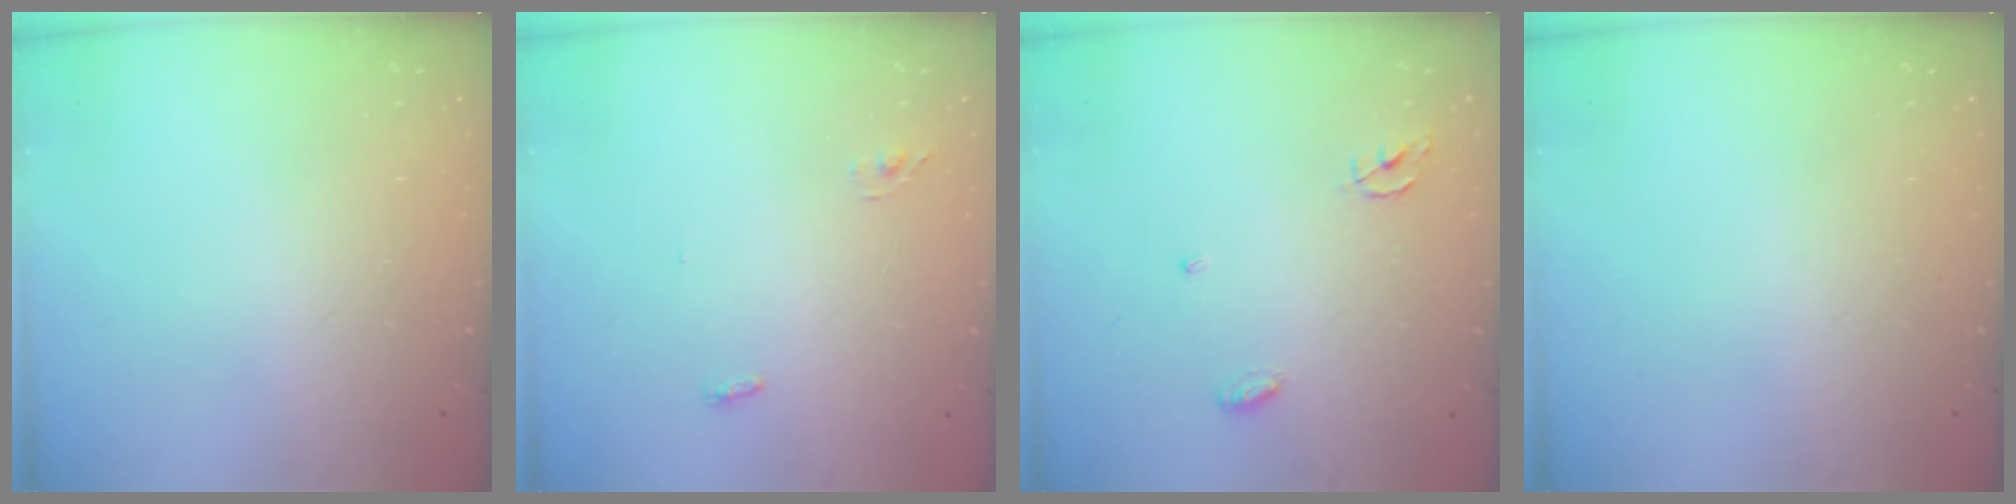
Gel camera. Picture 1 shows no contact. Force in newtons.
{"total": 3.2, "press": 2.9, "slide": 1.5}
{"total": 3.9, "press": 3.9, "slide": 0.2}
{"total": 0.0}